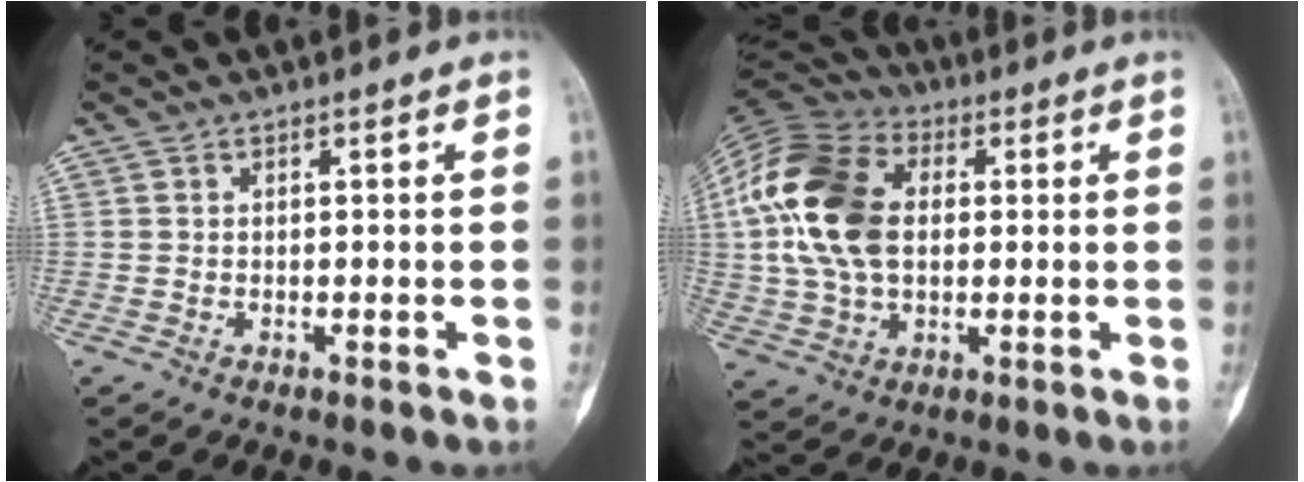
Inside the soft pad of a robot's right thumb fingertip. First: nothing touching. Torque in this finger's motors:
{"motor_torque": [0.84, 2.96, 1.15, -0.99, 0.55]}